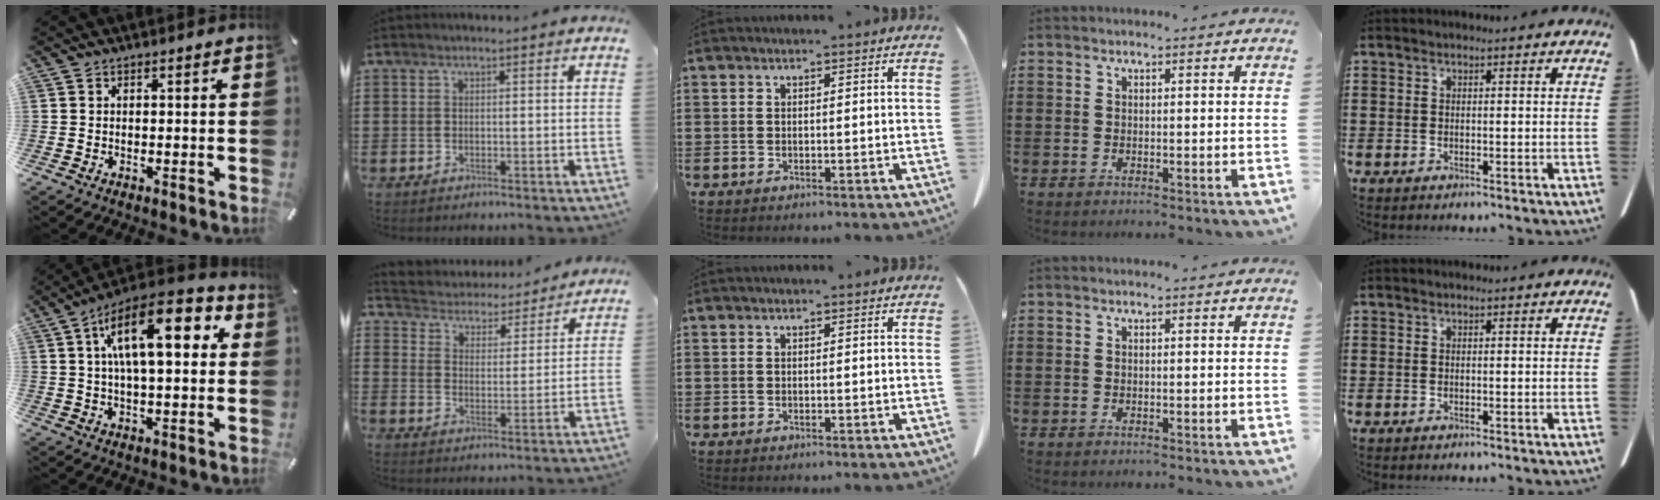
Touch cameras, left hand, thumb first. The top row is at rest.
{"thumb": {"total": 17.8, "force": [5.5, 7.5, 15.2], "torque": [-0.251, -0.011, 0.081]}, "index": {"total": 4.2, "force": [4.1, 0.3, -0.3], "torque": [-0.022, -0.036, 0.066]}}